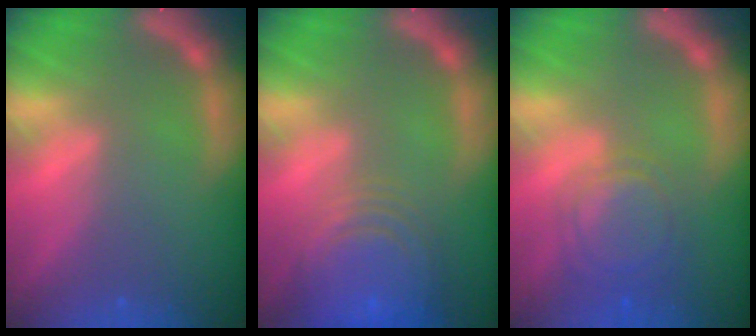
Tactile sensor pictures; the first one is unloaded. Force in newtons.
{"total": 10.0}
{"total": 5.6}